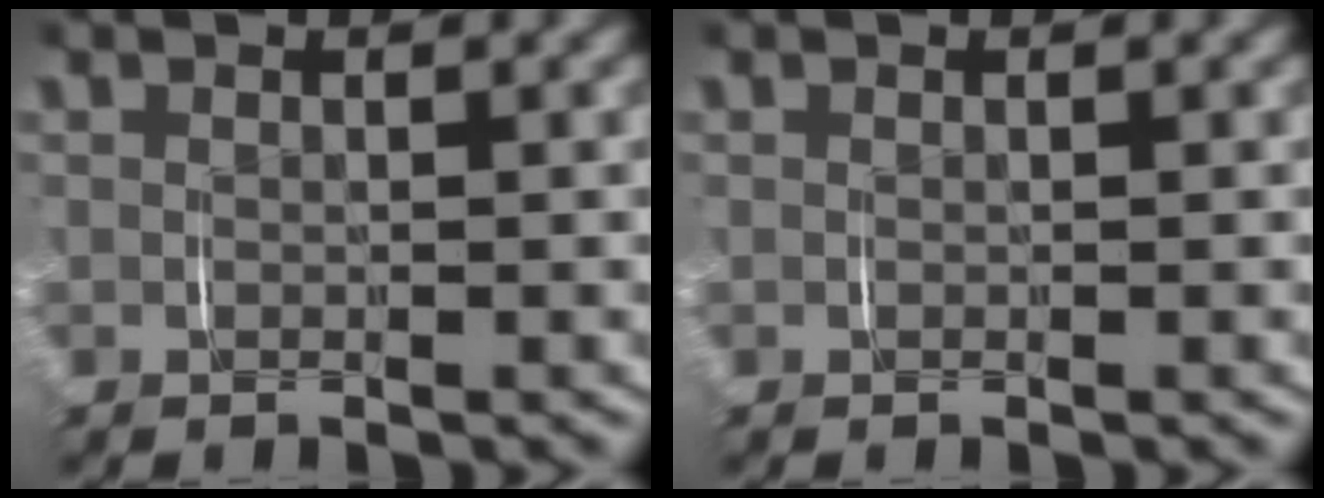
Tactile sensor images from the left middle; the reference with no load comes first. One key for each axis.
{"total": 0.0}